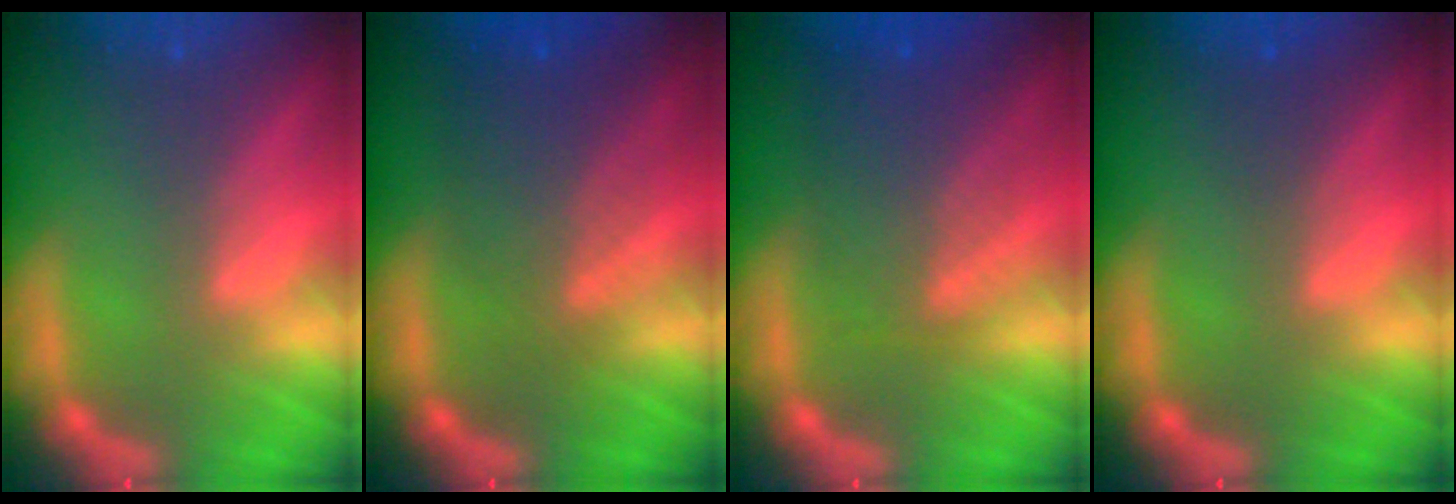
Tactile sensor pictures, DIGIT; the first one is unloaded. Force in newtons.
{"total": 6.1}
{"total": 6.6}
{"total": 1.0}